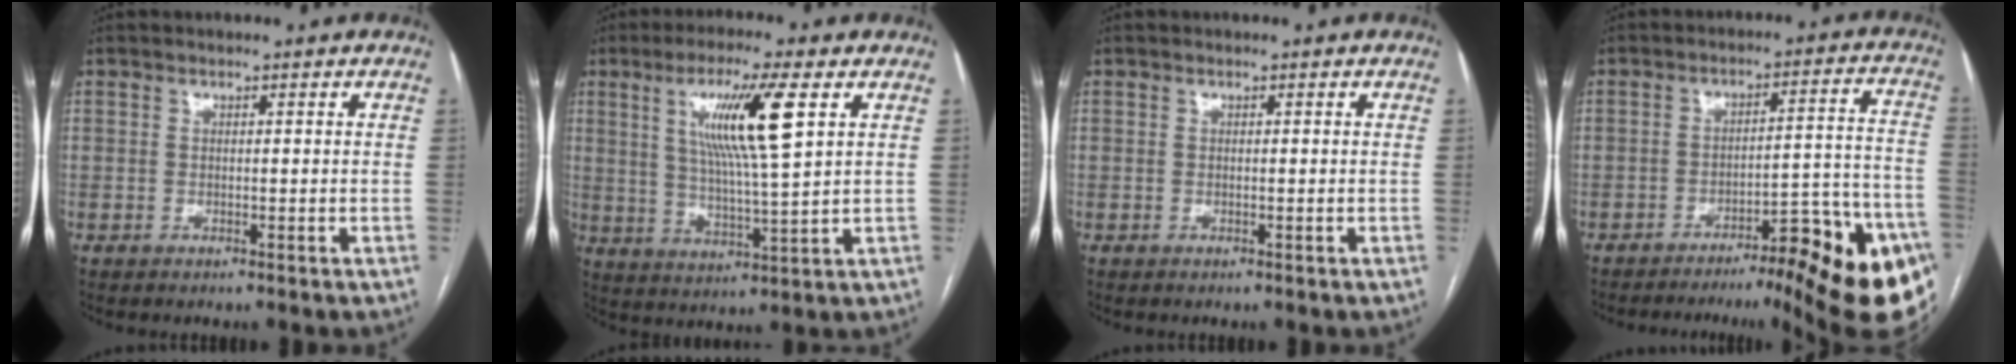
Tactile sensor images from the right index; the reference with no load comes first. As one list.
[{"total": 11.6, "force": [4.0, 0.0, 10.8], "torque": [-0.200, 0.000, 0.074]}, {"total": 0.0}, {"total": 20.7, "force": [-13.2, 2.8, 15.7], "torque": [-0.106, 0.025, -0.174]}]